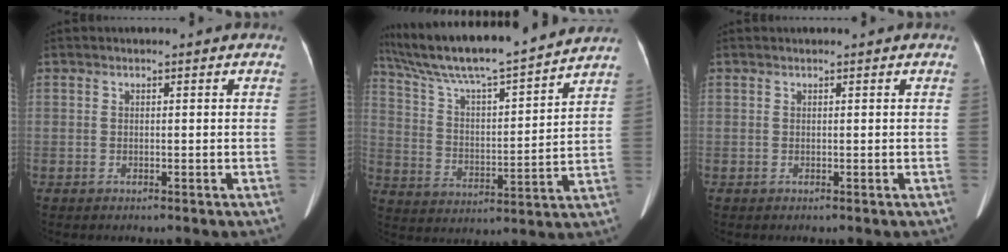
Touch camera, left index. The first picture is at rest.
{"total": 19.7, "force": [17.5, 0.1, 9.0], "torque": [-0.164, 0.013, 0.287]}
{"total": 0.7, "force": [0.7, 0.0, 0.3], "torque": [-0.005, 0.014, 0.012]}